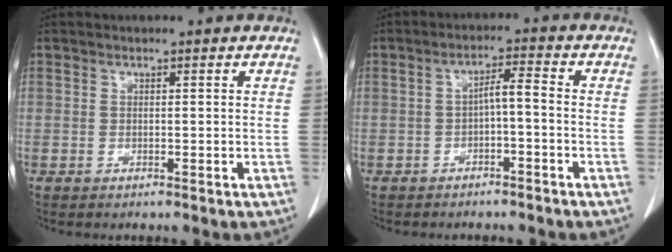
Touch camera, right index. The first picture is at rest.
{"total": 3.4, "force": [-1.1, 0.6, 3.2], "torque": [-0.054, 0.014, -0.016]}